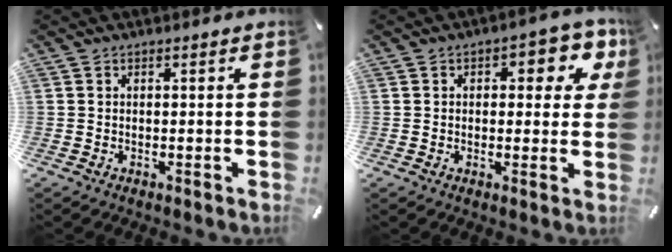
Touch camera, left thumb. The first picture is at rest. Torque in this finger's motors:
{"motor_torque": [0.24, -0.08, 0.34, 0.20, 0.05]}